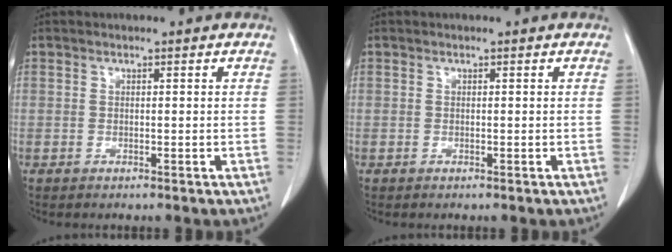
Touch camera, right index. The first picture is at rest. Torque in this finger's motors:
{"motor_torque": [0.00, 0.00, 0.00, 0.00]}